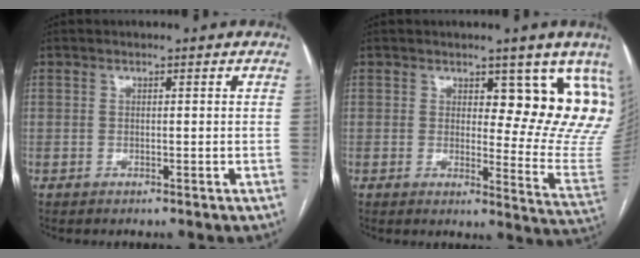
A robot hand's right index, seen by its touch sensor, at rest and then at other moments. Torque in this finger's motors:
{"motor_torque": [0.56, 0.32, 0.38, 0.07]}